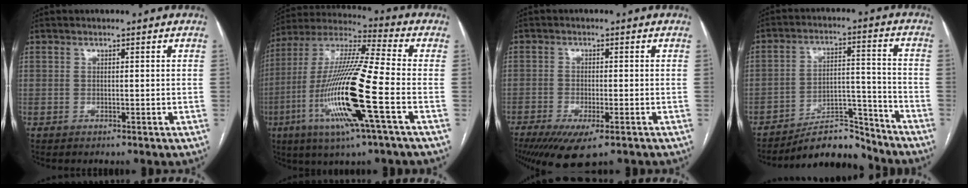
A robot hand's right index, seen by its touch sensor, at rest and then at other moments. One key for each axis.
{"total": 19.7, "fx": -5.9, "fy": 0.3, "fz": 18.8, "tx": -0.392, "ty": -0.021, "tz": -0.118}
{"total": 10.1, "fx": -6.8, "fy": 2.5, "fz": 7.0, "tx": -0.115, "ty": -0.023, "tz": -0.108}
{"total": 9.6, "fx": -9.1, "fy": 2.4, "fz": 1.9, "tx": -0.020, "ty": 0.042, "tz": -0.151}